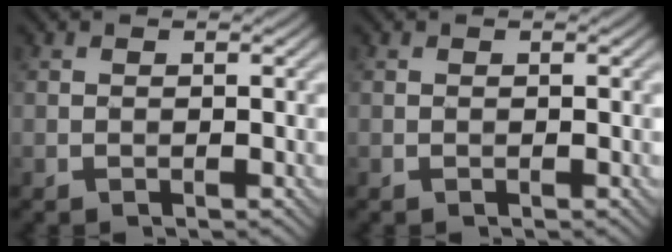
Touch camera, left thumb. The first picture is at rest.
{"total": 0.0}